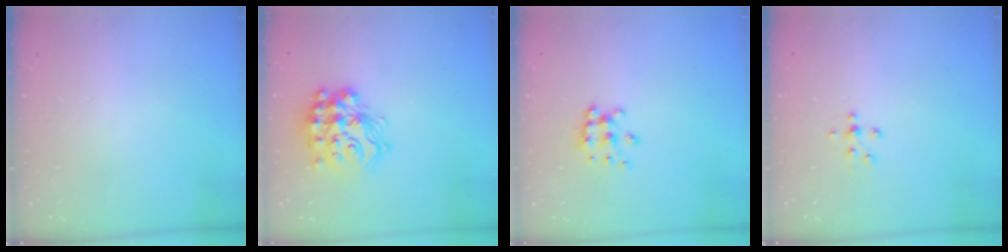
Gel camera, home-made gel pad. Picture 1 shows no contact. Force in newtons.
{"total": 17.8, "press": 17.8, "slide": 1.4}
{"total": 7.8, "press": 7.8, "slide": 0.8}
{"total": 3.8, "press": 3.5, "slide": 1.2}